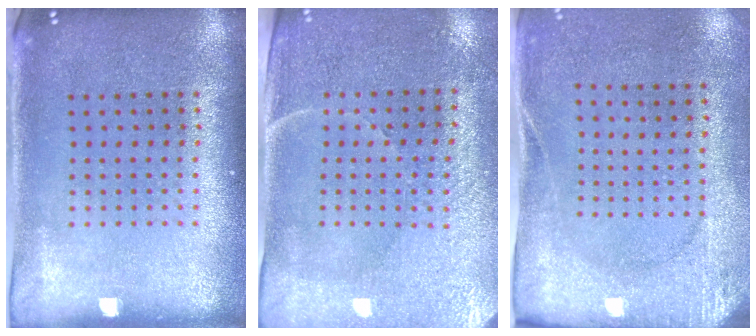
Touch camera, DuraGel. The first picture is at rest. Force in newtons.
{"total": 3.3, "press": 3.0, "slide": 1.3}
{"total": 2.7, "press": 2.0, "slide": 1.7}